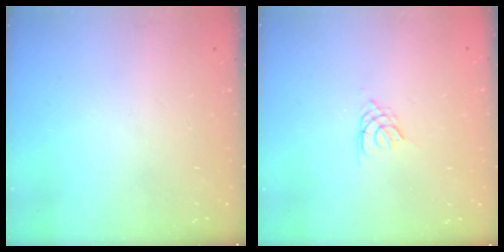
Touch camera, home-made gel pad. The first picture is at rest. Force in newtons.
{"total": 2.1, "press": 2.1, "slide": 0.4}